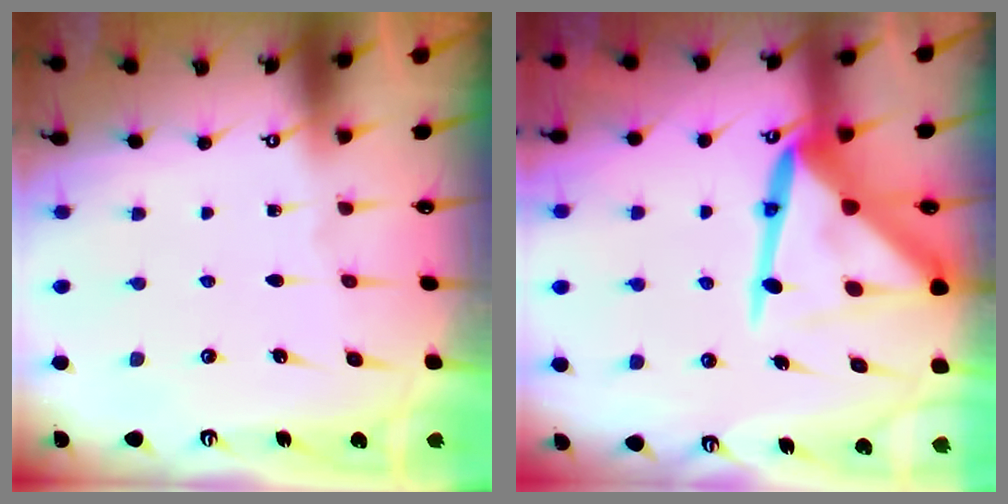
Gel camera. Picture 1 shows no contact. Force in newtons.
{"total": 17.2, "press": 17.1, "slide": 1.6}